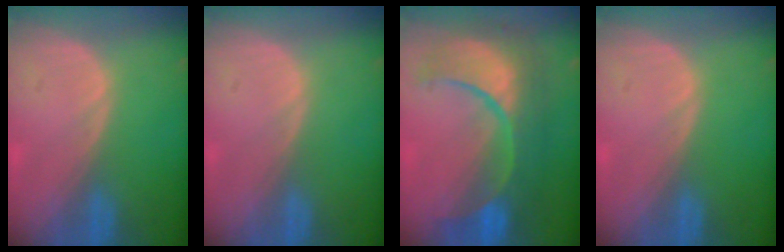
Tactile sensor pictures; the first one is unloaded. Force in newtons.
{"total": 0.0}
{"total": 12.1, "press": 12.0, "slide": 1.5}
{"total": 0.0}